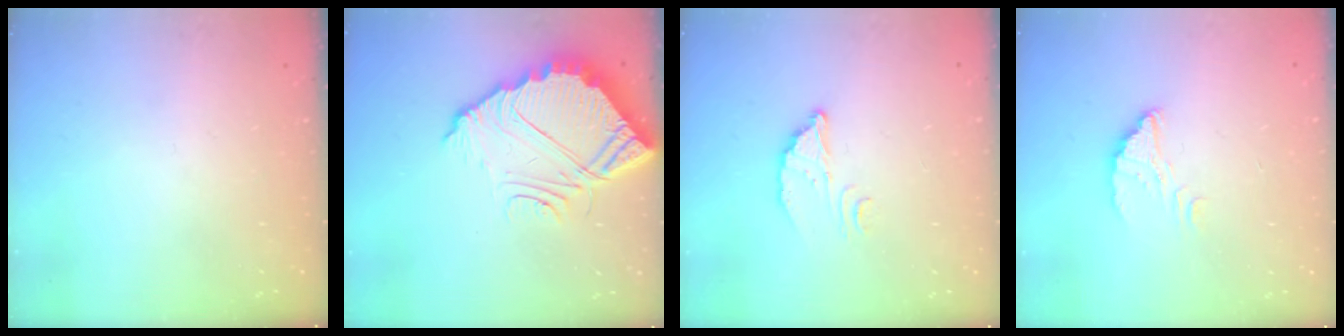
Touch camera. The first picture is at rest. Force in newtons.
{"total": 10.6, "press": 10.6, "slide": 0.6}
{"total": 3.6, "press": 3.6, "slide": 0.2}
{"total": 3.2, "press": 3.2, "slide": 0.2}